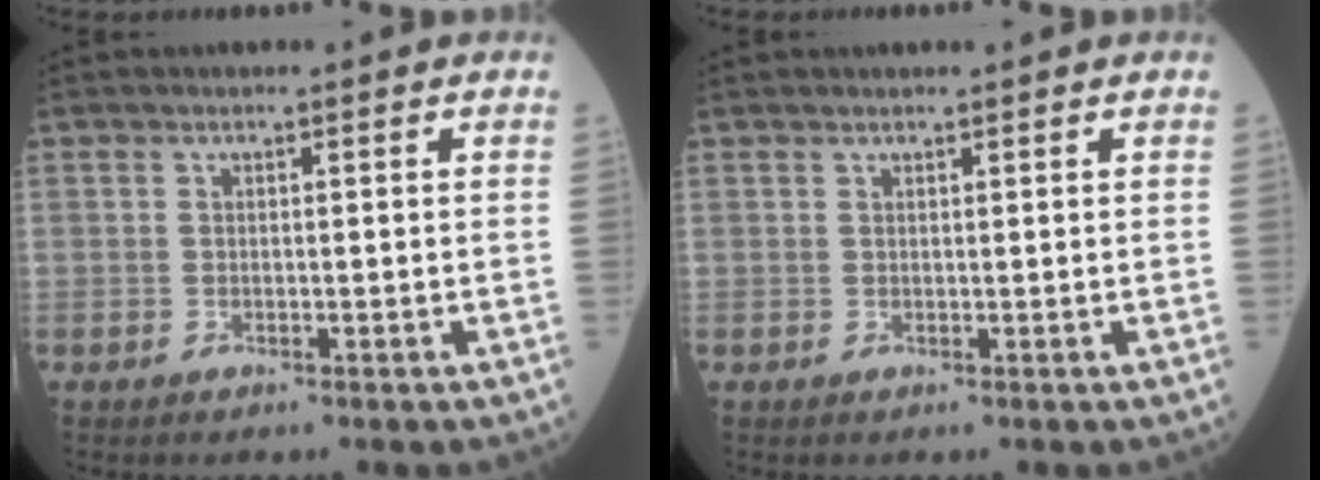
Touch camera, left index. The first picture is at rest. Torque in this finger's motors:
{"motor_torque": [0.20, -0.09, 0.03, 0.00]}